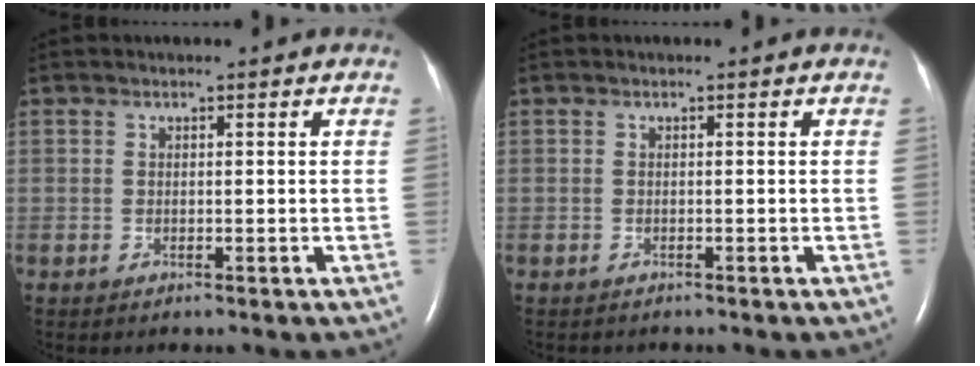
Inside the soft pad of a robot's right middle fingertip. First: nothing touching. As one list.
[{"total": 1.0, "force": [-0.9, 0.3, 0.2], "torque": [-0.012, -0.002, -0.011]}]